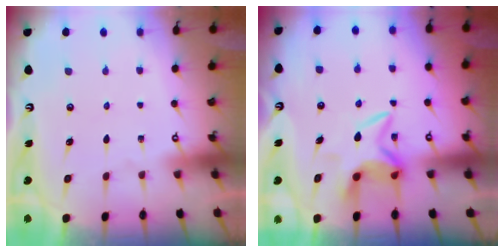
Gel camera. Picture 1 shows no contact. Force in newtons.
{"total": 7.1, "press": 7.1, "slide": 0.5}